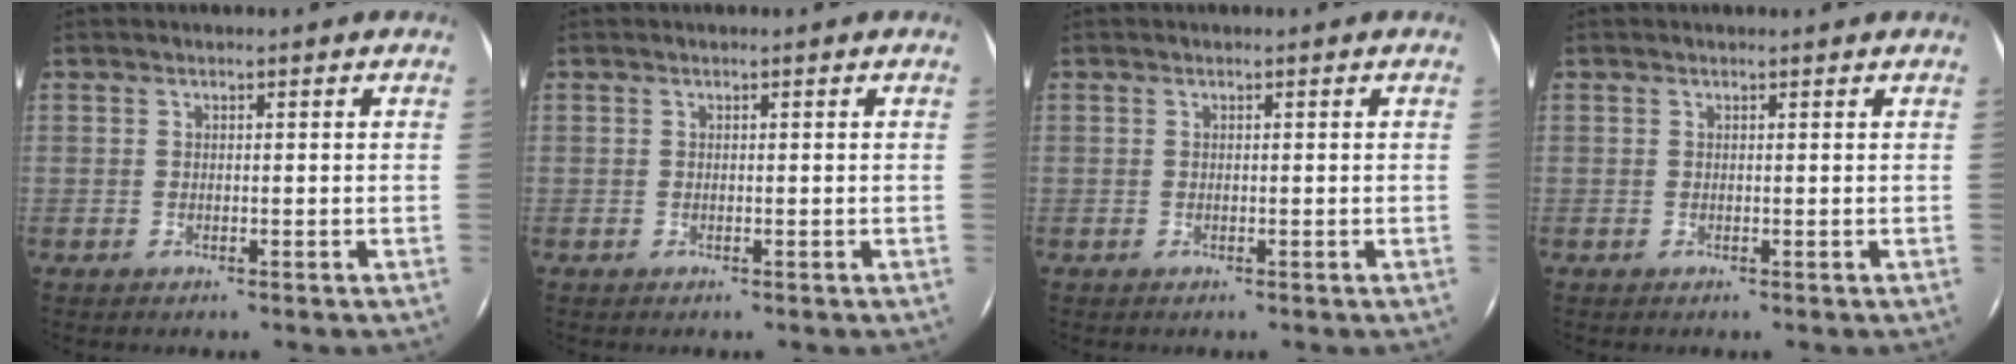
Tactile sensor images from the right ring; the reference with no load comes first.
{"total": 0.0}
{"total": 0.0}
{"total": 1.1, "force": [1.1, -0.1, 0.2], "torque": [-0.012, 0.001, 0.010]}